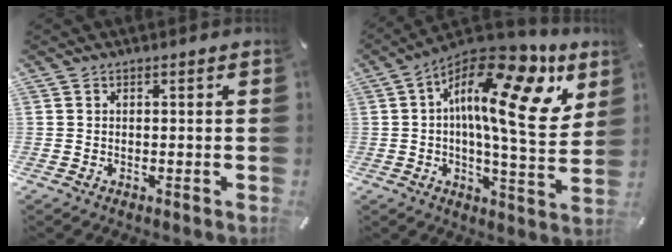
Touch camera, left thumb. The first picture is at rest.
{"total": 20.1, "force": [7.7, 6.9, 17.2], "torque": [-0.282, -0.067, 0.119]}